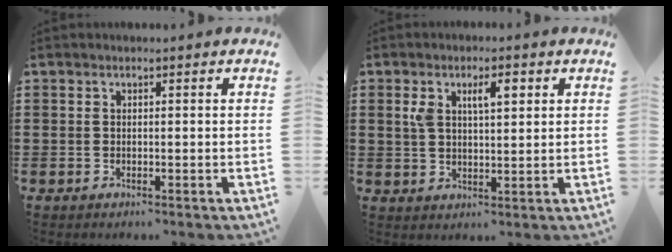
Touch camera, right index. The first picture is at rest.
{"total": 5.0, "force": [1.8, 2.1, 4.1], "torque": [-0.080, 0.008, 0.027]}